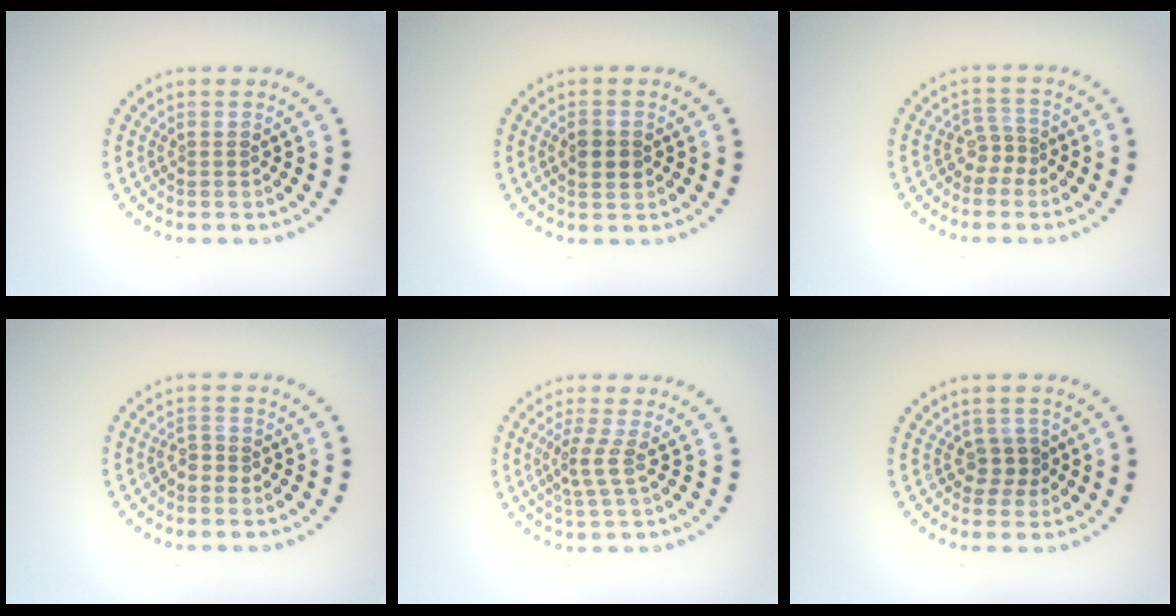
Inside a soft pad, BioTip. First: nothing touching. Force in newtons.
{"total": 2.1, "press": 2.1, "slide": 0.1}
{"total": 1.8, "press": 1.3, "slide": 1.3}
{"total": 1.1, "press": 0.7, "slide": 0.8}
{"total": 2.1, "press": 1.4, "slide": 1.5}
{"total": 1.7, "press": 1.4, "slide": 1.0}